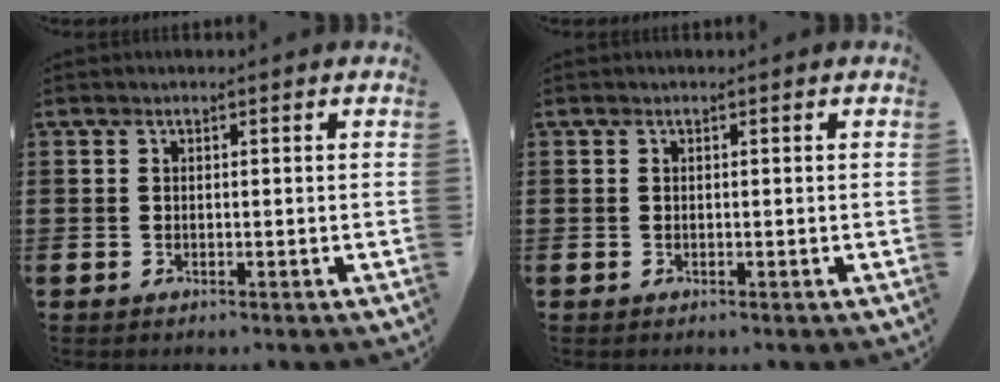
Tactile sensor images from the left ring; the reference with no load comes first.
{"total": 0.0}